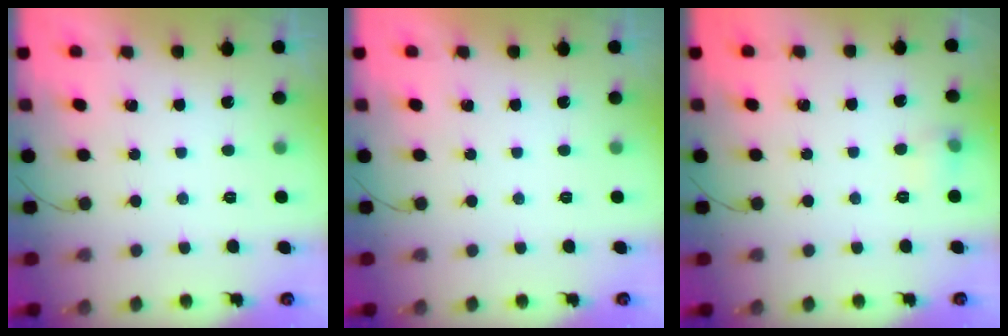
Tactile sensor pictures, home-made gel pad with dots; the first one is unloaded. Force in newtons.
{"total": 0.0}
{"total": 5.9, "press": 5.8, "slide": 1.3}